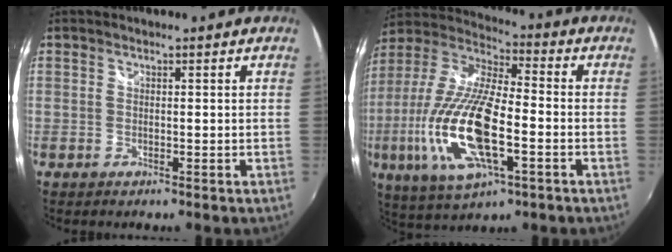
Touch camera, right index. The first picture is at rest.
{"total": 21.2, "force": [-5.7, 7.0, 19.1], "torque": [-0.398, -0.024, -0.107]}